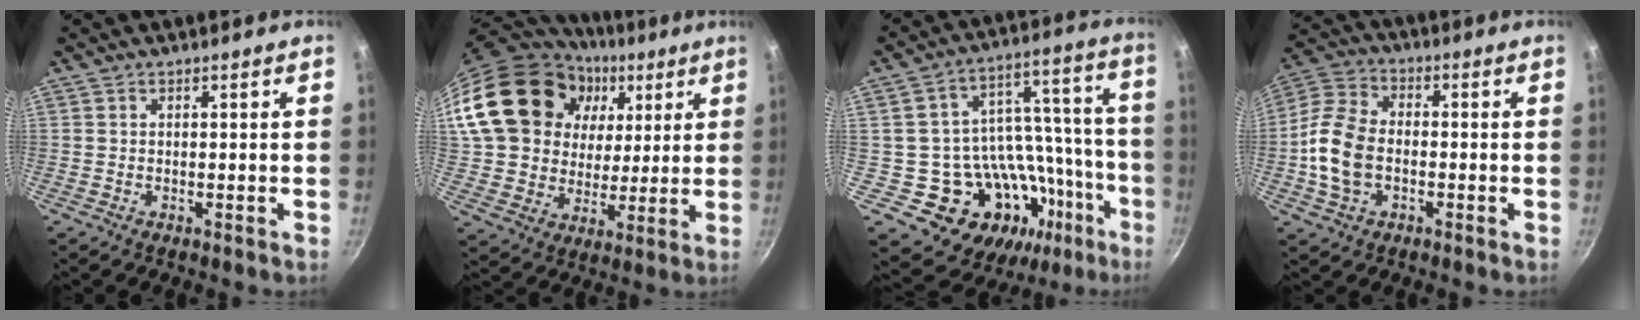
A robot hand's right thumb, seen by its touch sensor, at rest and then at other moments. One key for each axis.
{"total": 25.0, "fx": 9.3, "fy": 19.1, "fz": 13.2, "tx": -0.223, "ty": 0.009, "tz": 0.176}
{"total": 23.5, "fx": -9.7, "fy": 16.0, "fz": 14.1, "tx": -0.156, "ty": 0.069, "tz": -0.131}
{"total": 11.8, "fx": -2.1, "fy": 8.0, "fz": 8.4, "tx": -0.158, "ty": 0.023, "tz": -0.052}